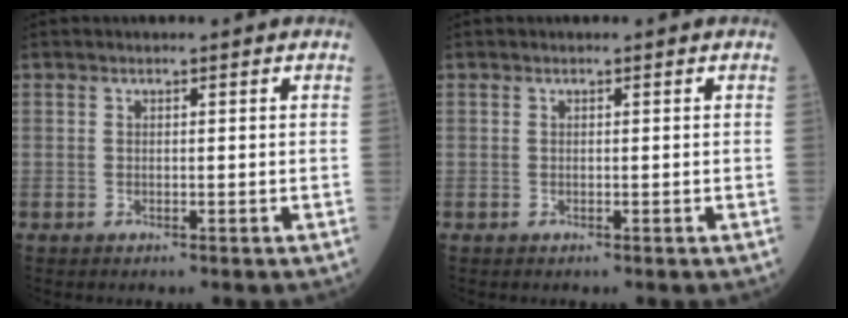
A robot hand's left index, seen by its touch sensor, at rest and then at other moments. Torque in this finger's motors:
{"motor_torque": [0.30, -0.18, 0.01, 0.01]}